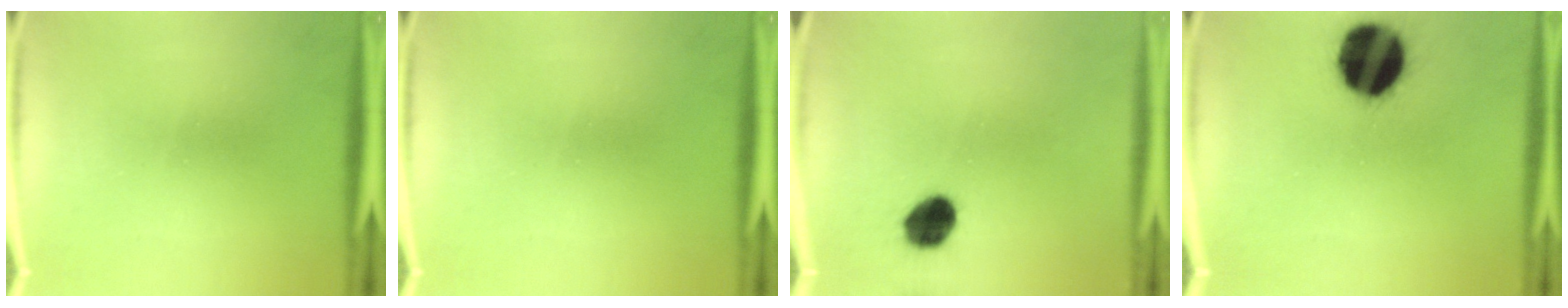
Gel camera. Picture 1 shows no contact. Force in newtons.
{"total": 0.0}
{"total": 8.0}
{"total": 19.8}